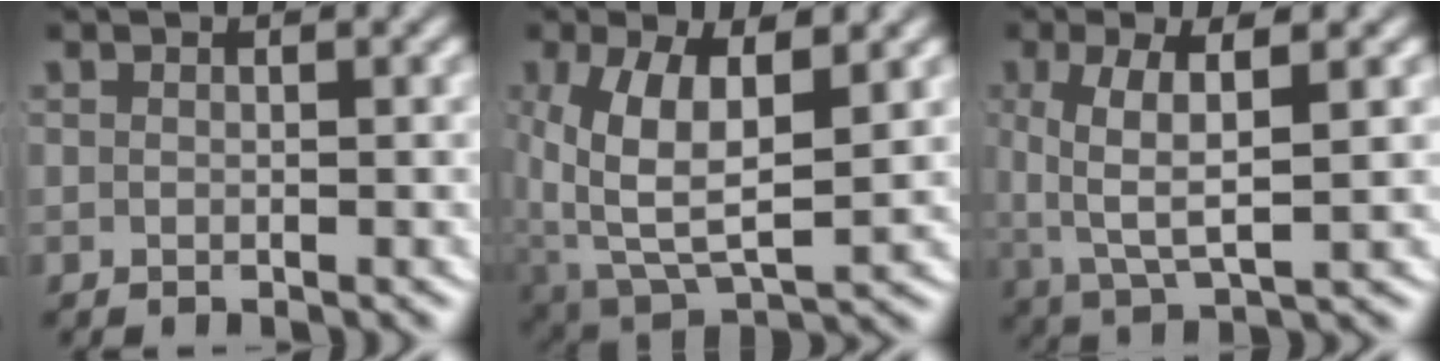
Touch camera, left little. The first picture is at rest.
{"total": 8.2, "force": [0.1, 5.2, 6.3], "torque": [-0.137, -0.036, 0.025]}
{"total": 4.7, "force": [0.6, 1.6, 4.4], "torque": [-0.091, -0.004, 0.021]}